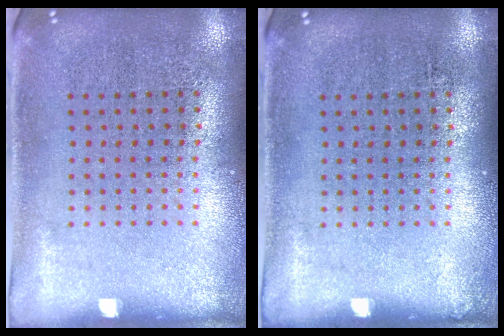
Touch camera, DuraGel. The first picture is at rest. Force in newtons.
{"total": 0.0}